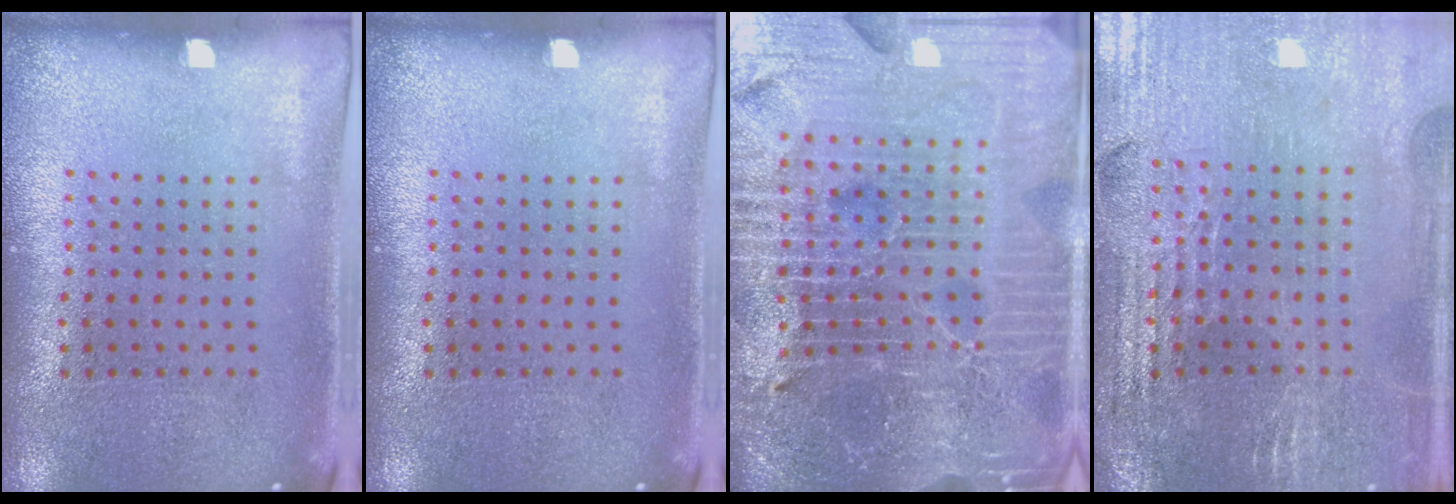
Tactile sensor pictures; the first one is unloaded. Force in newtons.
{"total": 0.0}
{"total": 7.3, "press": 6.3, "slide": 3.7}
{"total": 2.8, "press": 2.8, "slide": 0.4}